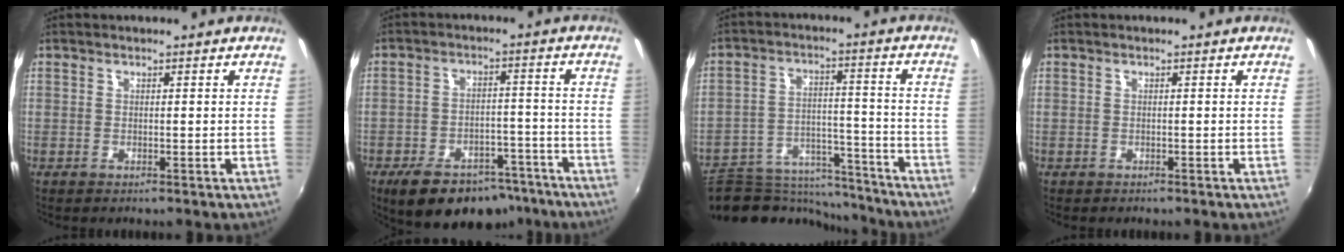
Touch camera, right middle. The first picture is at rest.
{"total": 15.4, "force": [-11.2, 7.7, 7.3], "torque": [-0.143, 0.004, -0.147]}
{"total": 15.9, "force": [-14.2, 5.9, 3.9], "torque": [-0.084, 0.022, -0.207]}
{"total": 0.6, "force": [-0.5, 0.4, 0.0], "torque": [-0.002, -0.001, -0.006]}